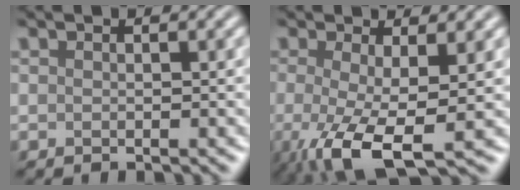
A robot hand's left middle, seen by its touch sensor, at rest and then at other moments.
{"total": 6.2, "force": [-2.0, 1.3, 5.7], "torque": [-0.115, -0.011, -0.022]}